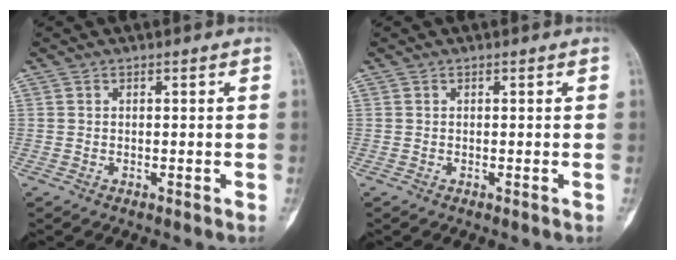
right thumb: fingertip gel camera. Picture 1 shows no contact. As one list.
[{"total": 0.0}]